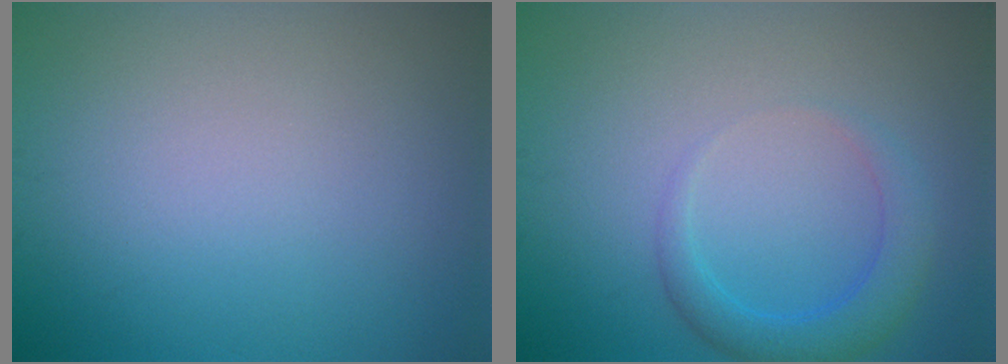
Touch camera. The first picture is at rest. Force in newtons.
{"total": 2.9, "press": 2.9, "slide": 0.2}